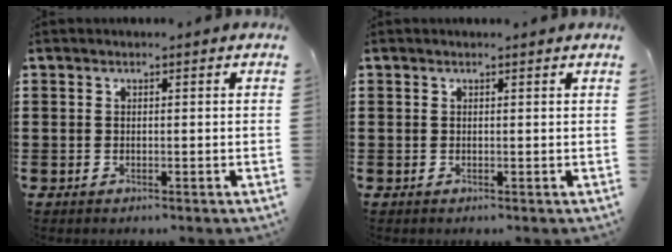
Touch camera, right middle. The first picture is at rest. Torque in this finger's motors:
{"motor_torque": [-0.19, -0.19, 0.00, 0.00]}